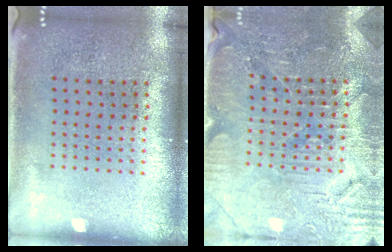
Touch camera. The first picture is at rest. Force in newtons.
{"total": 3.7, "press": 3.6, "slide": 0.6}